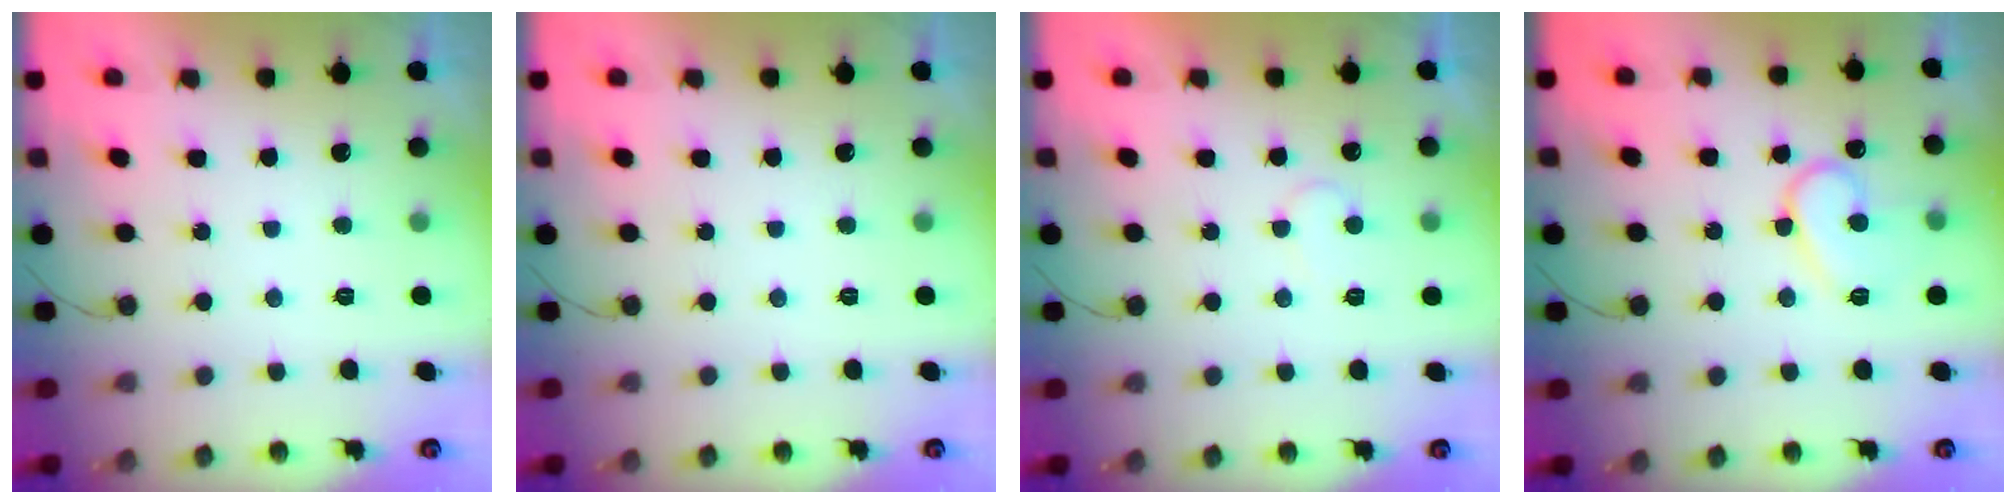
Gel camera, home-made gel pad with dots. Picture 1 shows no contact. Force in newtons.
{"total": 0.0}
{"total": 6.1, "press": 6.1, "slide": 0.4}
{"total": 12.2, "press": 12.1, "slide": 1.3}